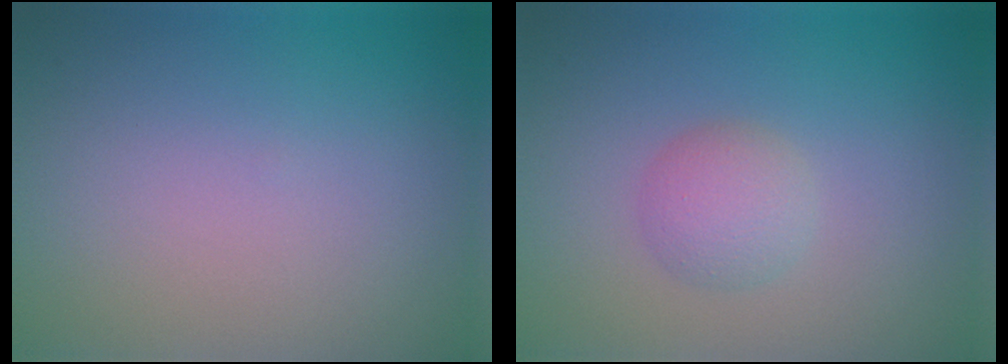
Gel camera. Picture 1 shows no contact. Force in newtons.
{"total": 2.4, "press": 2.4, "slide": 0.1}